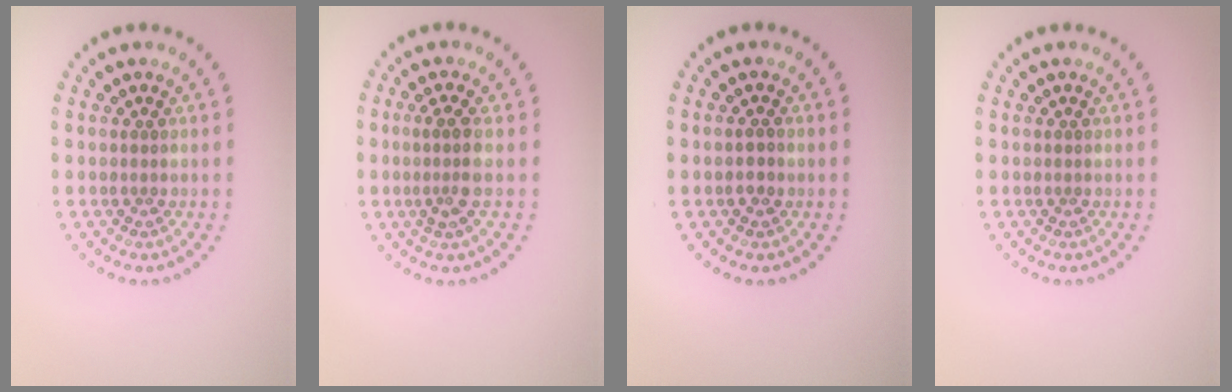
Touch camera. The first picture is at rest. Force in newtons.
{"total": 2.3, "press": 1.8, "slide": 1.5}
{"total": 1.1, "press": 1.0, "slide": 0.2}
{"total": 0.0}